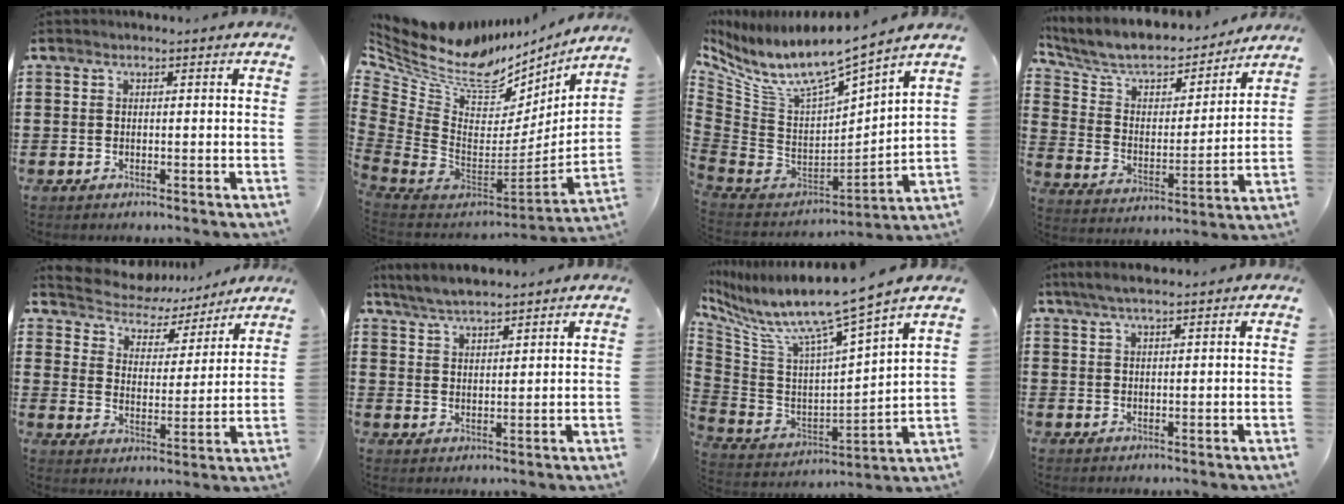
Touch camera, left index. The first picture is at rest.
{"total": 8.7, "force": [6.3, 4.7, 3.7], "torque": [-0.121, -0.061, 0.108]}
{"total": 8.0, "force": [6.3, 1.4, 4.7], "torque": [-0.127, -0.068, 0.101]}
{"total": 7.0, "force": [6.1, 2.6, 2.2], "torque": [-0.078, -0.042, 0.102]}
{"total": 4.7, "force": [4.4, 1.5, 0.6], "torque": [-0.041, -0.032, 0.071]}
{"total": 4.3, "force": [4.1, 0.5, 1.1], "torque": [-0.034, -0.009, 0.075]}
{"total": 9.1, "force": [7.3, -1.2, 5.2], "torque": [-0.129, -0.070, 0.110]}
{"total": 3.0, "force": [2.2, 0.5, 2.0], "torque": [-0.042, 0.004, 0.042]}